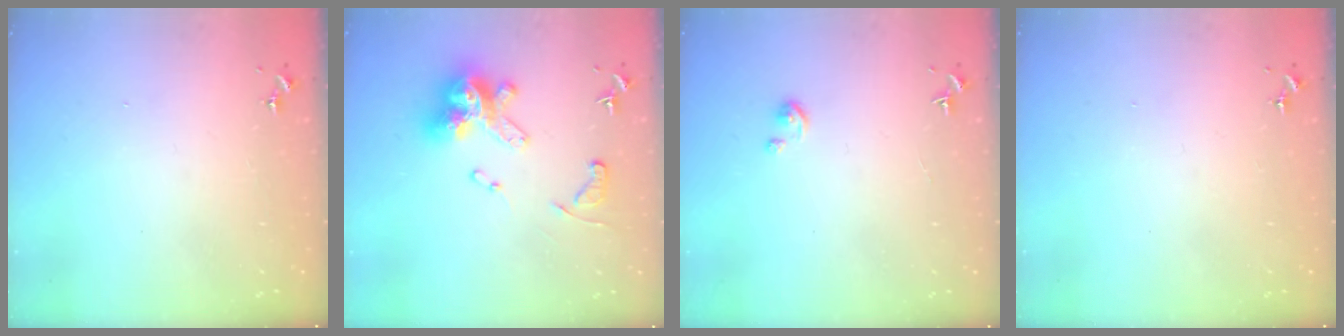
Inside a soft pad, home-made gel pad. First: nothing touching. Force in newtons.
{"total": 17.1, "press": 17.0, "slide": 1.4}
{"total": 2.6, "press": 2.6, "slide": 0.3}
{"total": 0.0}